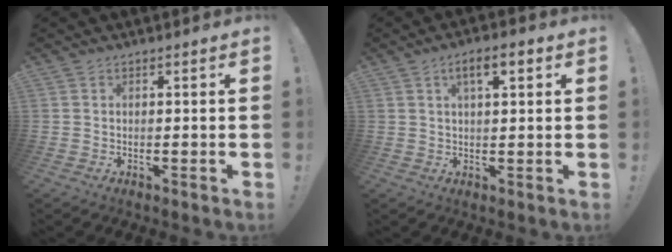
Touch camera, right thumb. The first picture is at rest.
{"total": 5.8, "force": [2.3, 1.9, 5.0], "torque": [-0.069, -0.004, 0.031]}